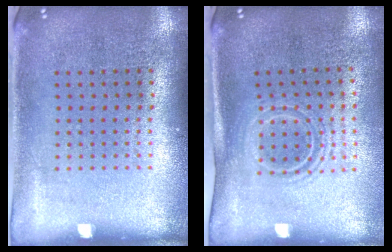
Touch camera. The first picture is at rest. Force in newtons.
{"total": 1.6, "press": 1.2, "slide": 1.1}